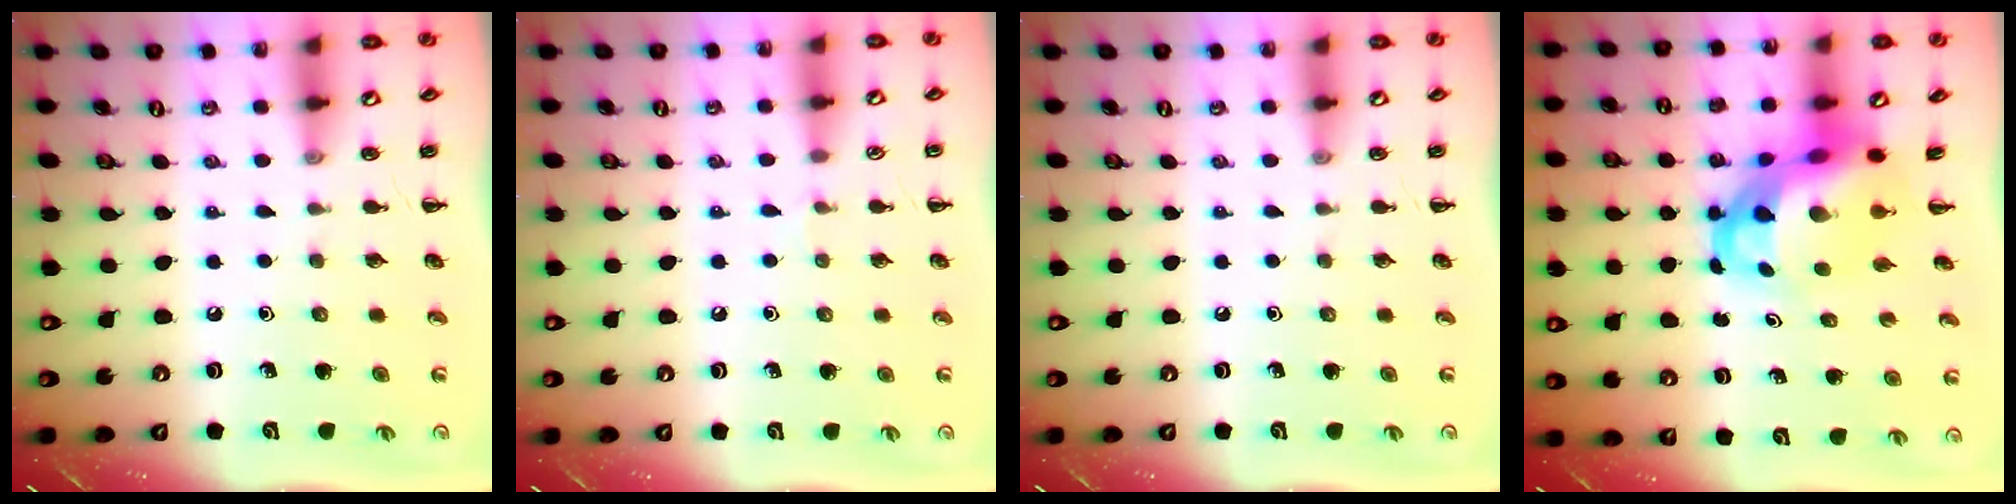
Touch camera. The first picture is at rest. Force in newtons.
{"total": 2.9, "press": 2.7, "slide": 1.1}
{"total": 0.0}
{"total": 8.9, "press": 8.6, "slide": 2.4}